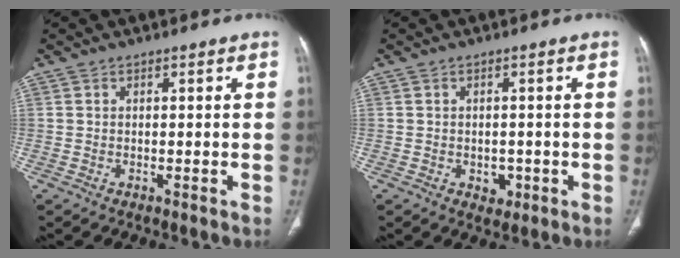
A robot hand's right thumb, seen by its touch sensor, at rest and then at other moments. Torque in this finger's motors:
{"motor_torque": [3.49, 0.23, 0.43, -0.25, -0.01]}